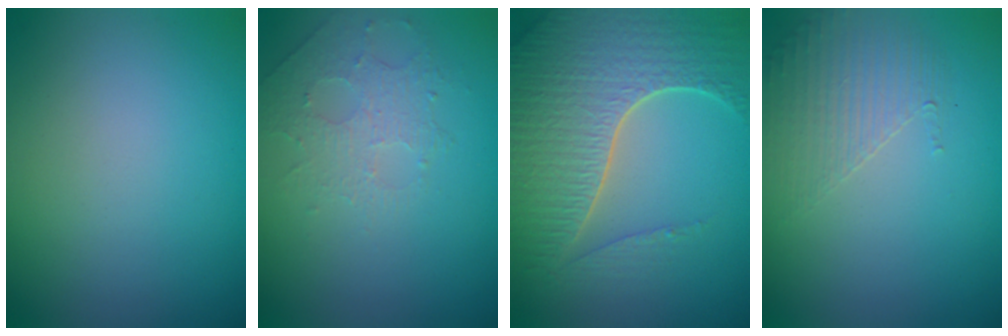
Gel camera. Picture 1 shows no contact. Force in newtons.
{"total": 1.6, "press": 1.2, "slide": 1.0}
{"total": 7.4, "press": 5.5, "slide": 5.0}
{"total": 1.7, "press": 0.9, "slide": 1.4}